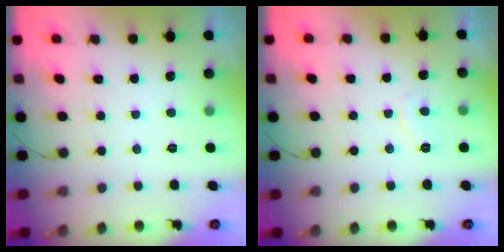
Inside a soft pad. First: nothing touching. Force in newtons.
{"total": 2.2, "press": 2.2, "slide": 0.6}